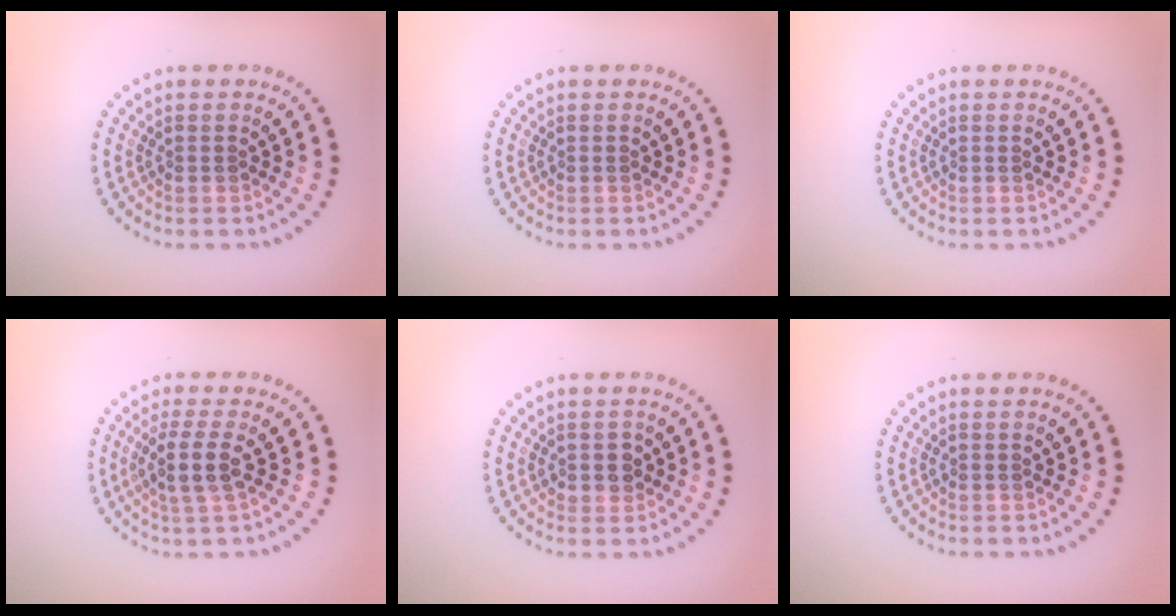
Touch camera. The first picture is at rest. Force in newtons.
{"total": 0.0}
{"total": 0.0}
{"total": 2.9, "press": 2.4, "slide": 1.6}
{"total": 1.8, "press": 1.7, "slide": 0.6}
{"total": 0.0}